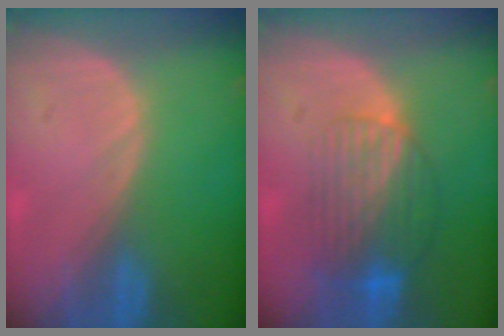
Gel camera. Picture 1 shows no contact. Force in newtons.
{"total": 8.5, "press": 7.2, "slide": 4.5}